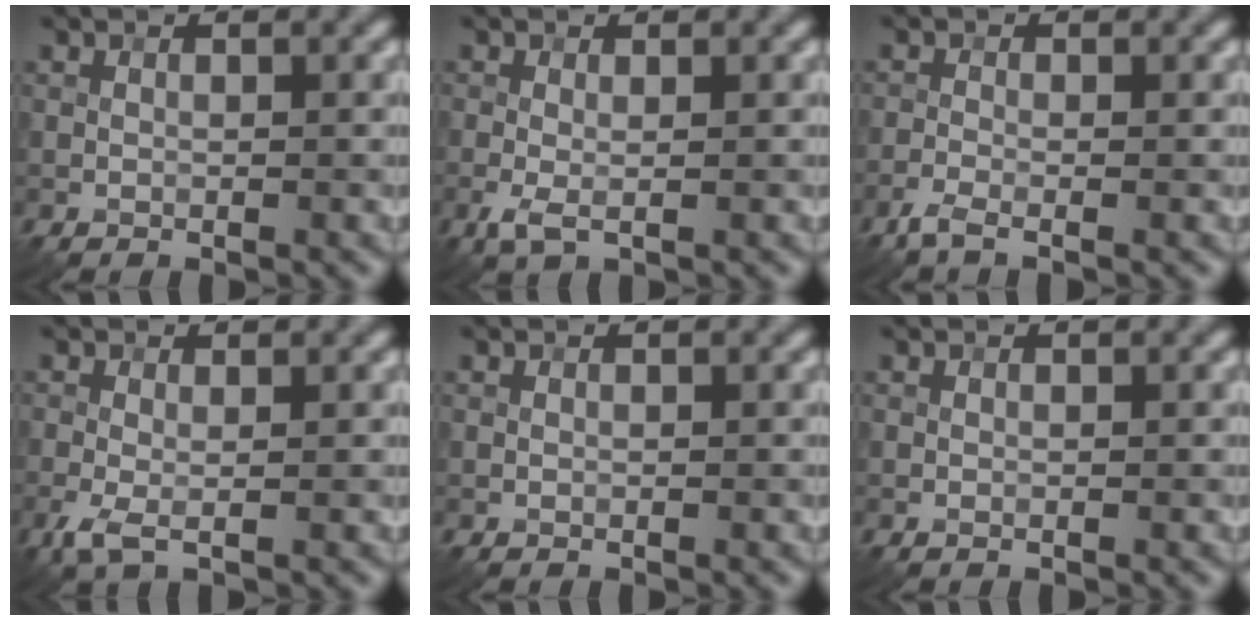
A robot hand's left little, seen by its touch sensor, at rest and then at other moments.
{"total": 1.8, "force": [-0.5, 0.5, 1.6], "torque": [-0.040, -0.004, -0.011]}
{"total": 1.9, "force": [-1.4, 0.3, 1.2], "torque": [-0.031, -0.006, -0.037]}
{"total": 2.2, "force": [-0.8, 0.6, 1.9], "torque": [-0.052, -0.005, -0.019]}
{"total": 0.0}
{"total": 0.0}